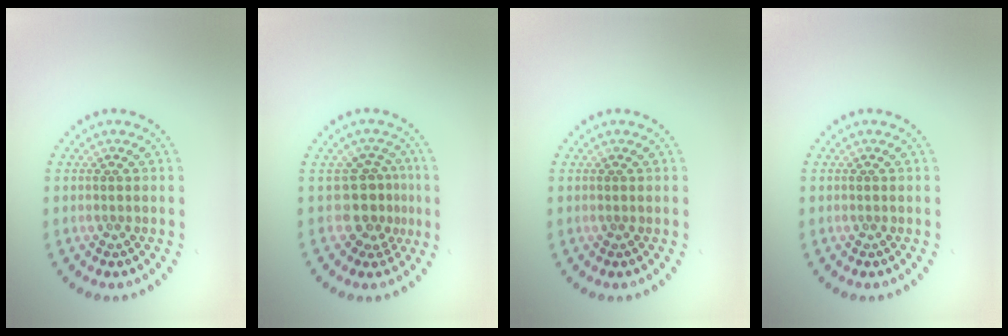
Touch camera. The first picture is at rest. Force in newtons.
{"total": 2.9, "press": 2.0, "slide": 2.1}
{"total": 0.0}
{"total": 0.0}